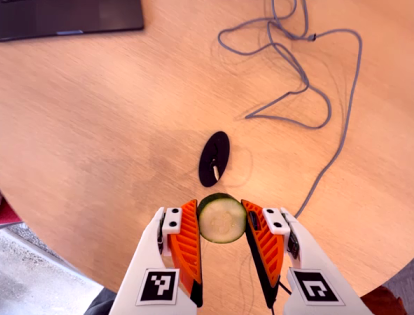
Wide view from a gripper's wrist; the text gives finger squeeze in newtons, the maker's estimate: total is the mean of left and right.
{"total": 11.4, "left": 11.1, "right": 11.7}